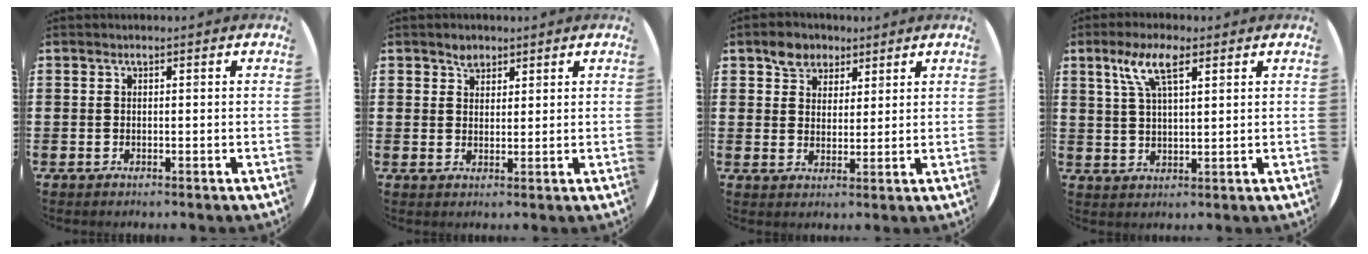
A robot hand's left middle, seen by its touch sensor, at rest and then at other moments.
{"total": 2.2, "force": [1.9, 1.2, 0.2], "torque": [0.004, 0.000, 0.034]}
{"total": 4.2, "force": [3.0, 2.8, 0.3], "torque": [-0.010, 0.009, 0.056]}
{"total": 6.1, "force": [3.6, 2.0, 4.6], "torque": [-0.093, 0.007, 0.060]}